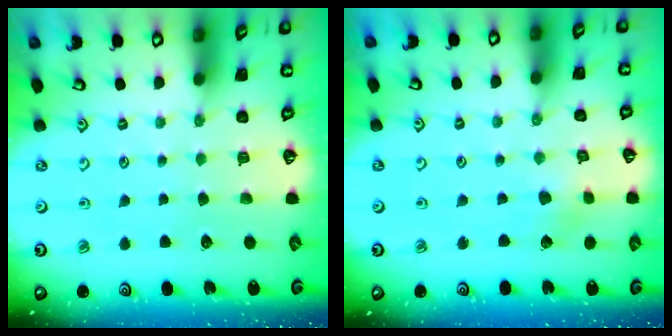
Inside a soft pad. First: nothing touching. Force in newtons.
{"total": 2.8, "press": 2.8, "slide": 0.5}